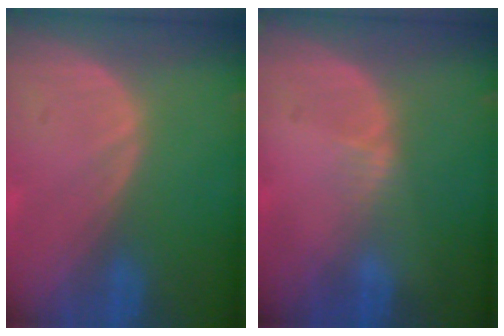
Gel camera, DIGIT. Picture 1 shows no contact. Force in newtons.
{"total": 1.3, "press": 1.1, "slide": 0.8}